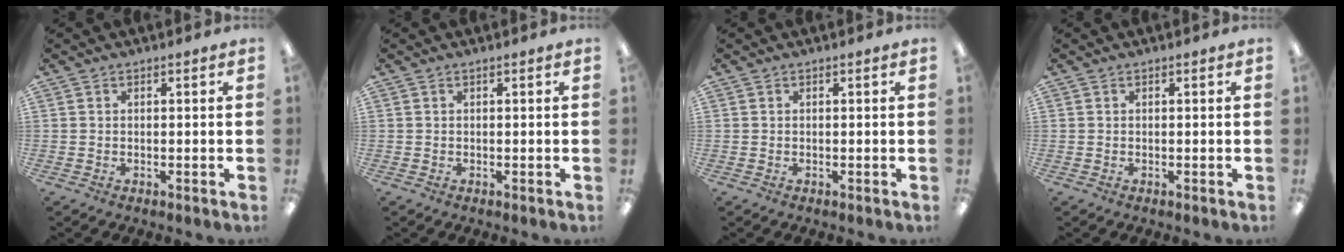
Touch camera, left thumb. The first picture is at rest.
{"total": 0.0}
{"total": 0.0}
{"total": 0.0}